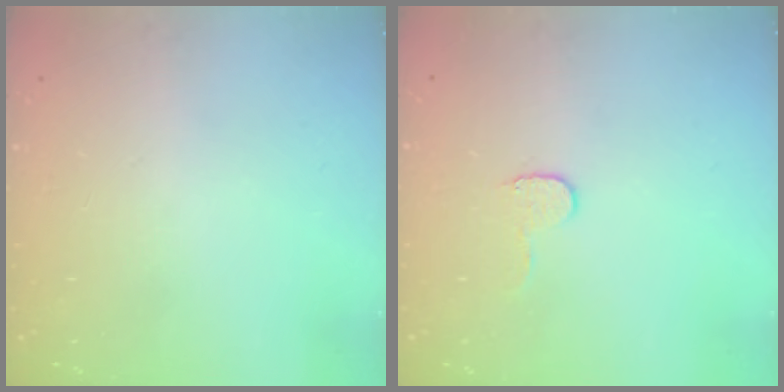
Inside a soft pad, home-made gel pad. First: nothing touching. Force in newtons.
{"total": 5.2, "press": 5.1, "slide": 0.5}